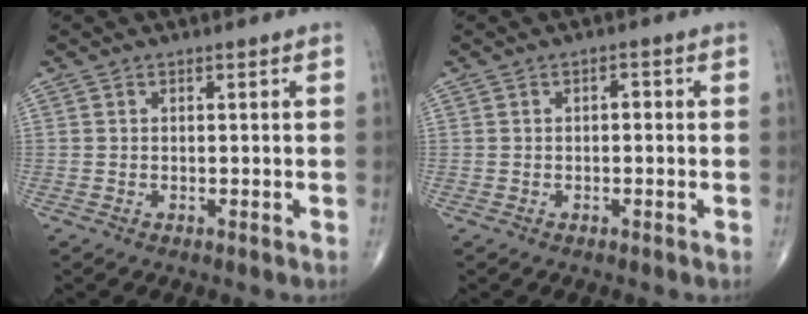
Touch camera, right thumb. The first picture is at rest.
{"total": 1.2, "force": [-0.1, 0.8, 1.0], "torque": [-0.010, 0.005, -0.004]}